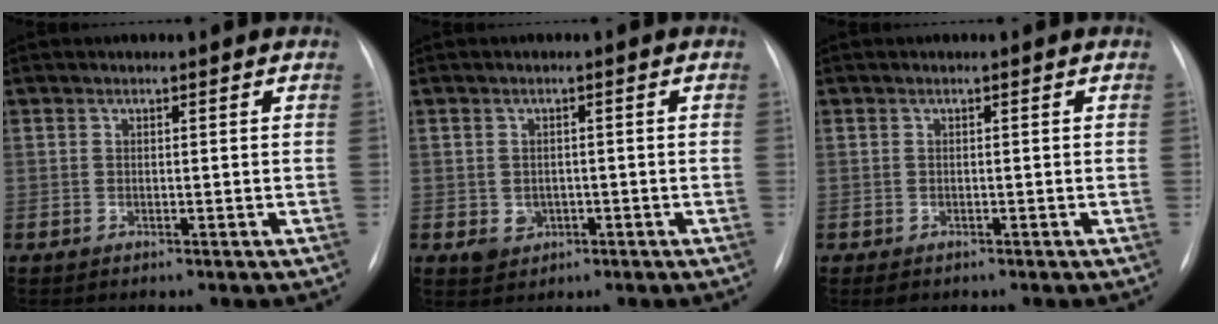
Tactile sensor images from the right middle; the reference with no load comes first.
{"total": 2.8, "force": [-0.7, 2.5, 1.1], "torque": [-0.014, 0.003, 0.002]}
{"total": 1.4, "force": [-0.9, 0.8, 0.6], "torque": [-0.012, 0.000, -0.006]}